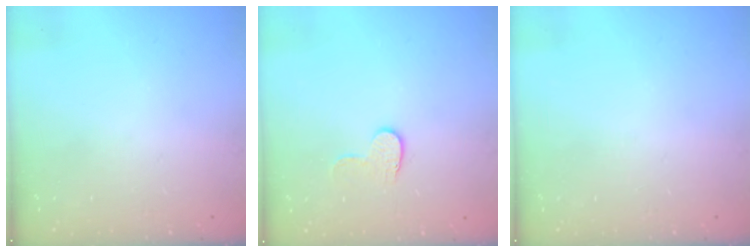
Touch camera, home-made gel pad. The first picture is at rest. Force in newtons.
{"total": 6.2, "press": 6.2, "slide": 0.4}
{"total": 0.0}